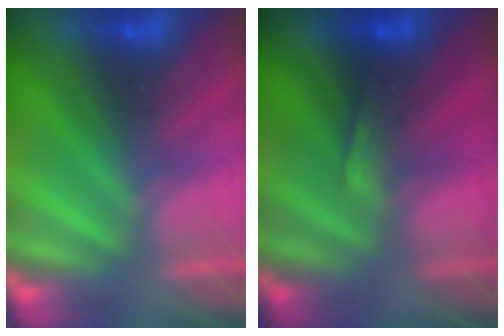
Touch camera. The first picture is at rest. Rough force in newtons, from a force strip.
{"total": 3.4}